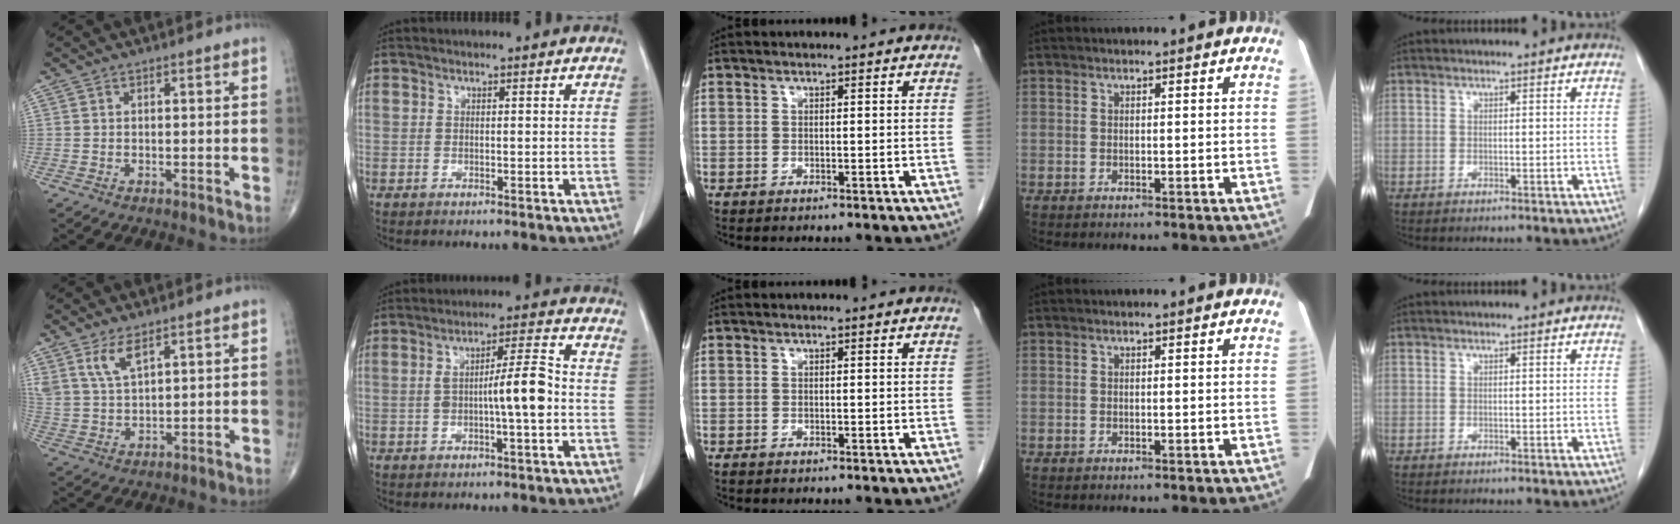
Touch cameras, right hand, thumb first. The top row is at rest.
{"thumb": {"total": 5.9, "force": [3.7, 2.2, 4.1], "torque": [-0.082, -0.019, 0.081]}, "index": {"total": 7.2, "force": [-1.1, 0.5, 7.1], "torque": [-0.122, 0.013, -0.019]}}